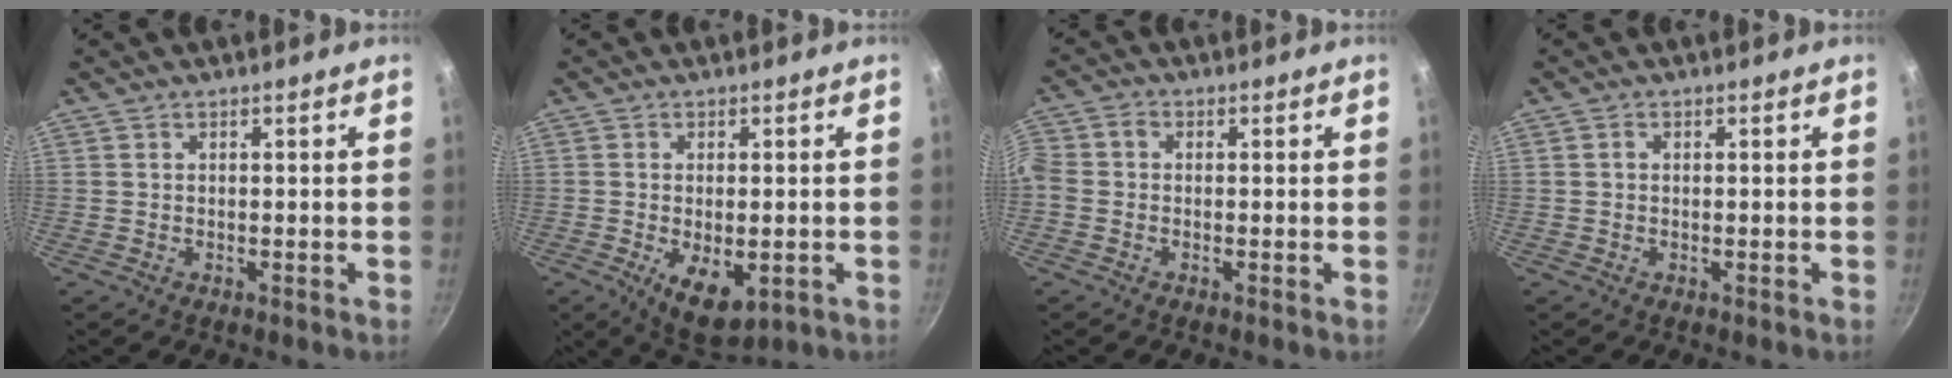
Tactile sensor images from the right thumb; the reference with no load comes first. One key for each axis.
{"total": 8.5, "fx": -2.4, "fy": 4.3, "fz": 6.9, "tx": -0.095, "ty": -0.009, "tz": -0.021}
{"total": 5.1, "fx": -0.8, "fy": 4.0, "fz": 3.0, "tx": -0.076, "ty": 0.016, "tz": -0.033}
{"total": 0.9, "fx": 0.1, "fy": 0.8, "fz": 0.5, "tx": -0.007, "ty": 0.005, "tz": 0.000}